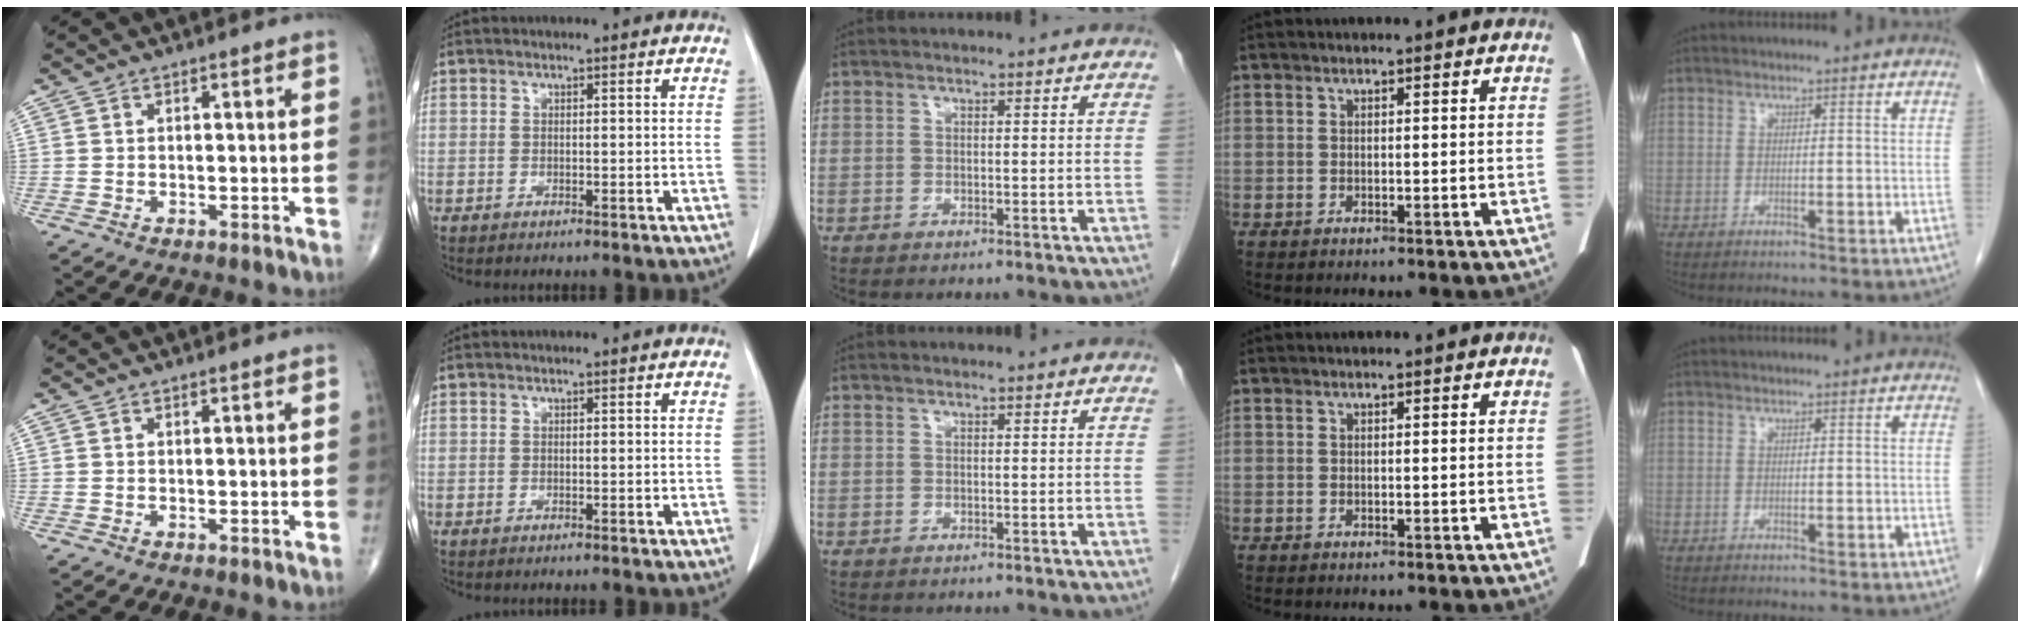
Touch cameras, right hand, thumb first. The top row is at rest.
{}